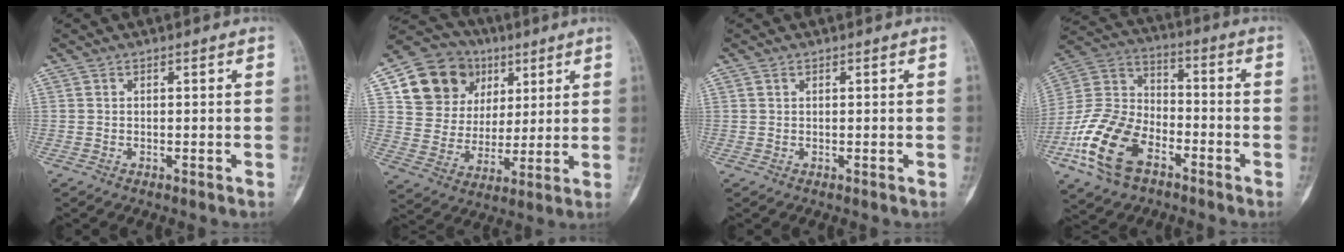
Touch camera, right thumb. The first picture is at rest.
{"total": 16.7, "force": [6.9, 13.9, 6.0], "torque": [-0.065, 0.002, 0.130]}
{"total": 0.5, "force": [0.3, 0.3, 0.3], "torque": [-0.006, 0.002, 0.006]}
{"total": 17.3, "force": [-8.2, 10.5, 11.1], "torque": [-0.219, 0.047, -0.161]}